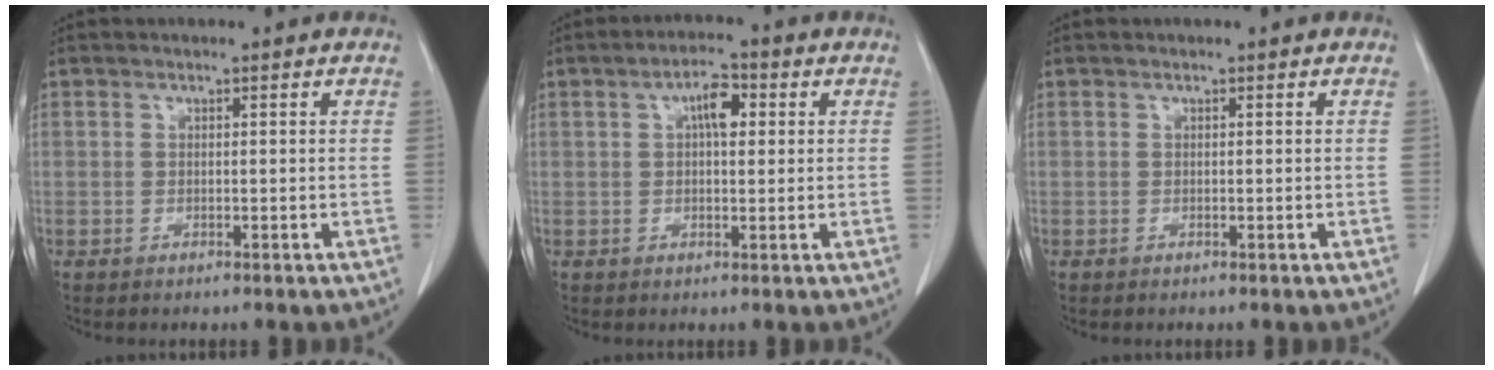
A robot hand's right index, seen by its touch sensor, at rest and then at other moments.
{"total": 4.3, "force": [1.2, 1.7, 3.8], "torque": [-0.064, 0.012, 0.016]}
{"total": 0.0}